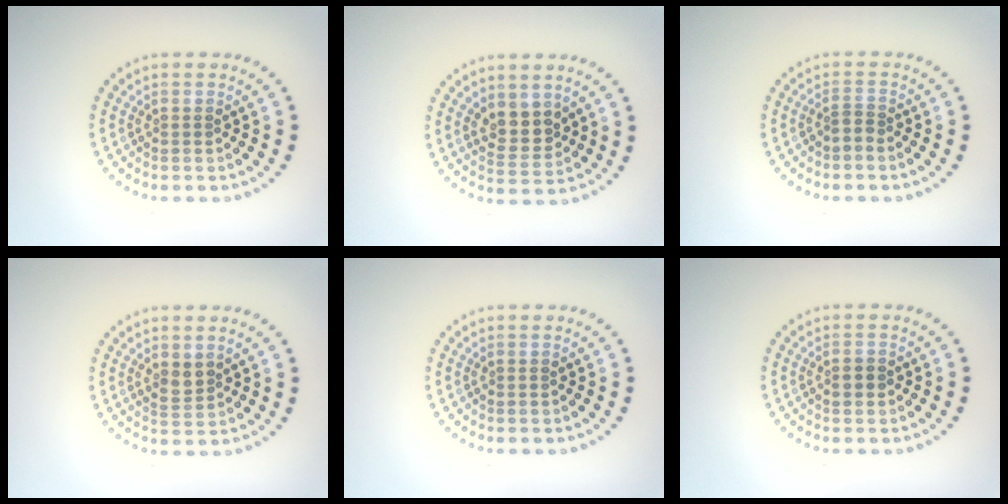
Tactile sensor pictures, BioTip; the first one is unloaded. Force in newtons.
{"total": 2.7, "press": 2.5, "slide": 1.0}
{"total": 0.9, "press": 0.5, "slide": 0.8}
{"total": 1.7, "press": 1.4, "slide": 0.8}
{"total": 0.0}
{"total": 1.3, "press": 1.2, "slide": 0.2}